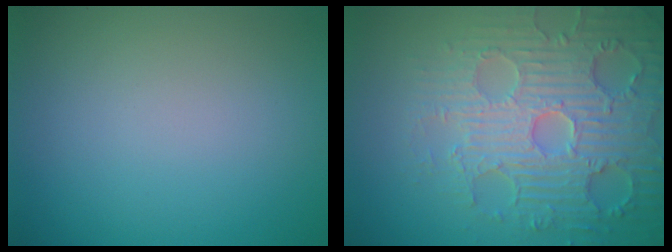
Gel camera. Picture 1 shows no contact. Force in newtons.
{"total": 7.0, "press": 5.9, "slide": 3.7}